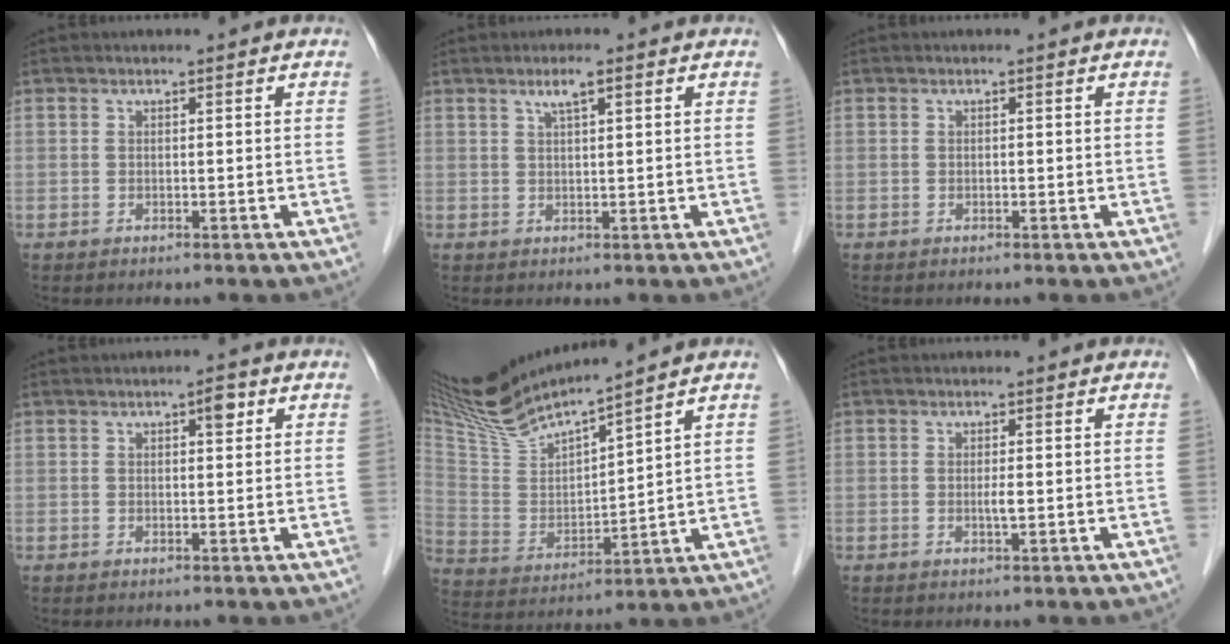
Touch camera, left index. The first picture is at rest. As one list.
[{"total": 2.4, "force": [1.3, 0.2, 2.1], "torque": [-0.042, 0.007, 0.023]}, {"total": 0.0}, {"total": 1.8, "force": [0.8, 0.7, 1.5], "torque": [-0.023, 0.006, 0.008]}, {"total": 14.7, "force": [13.3, -0.1, 6.1], "torque": [-0.130, -0.004, 0.266]}, {"total": 1.1, "force": [-0.1, 0.1, 1.1], "torque": [-0.023, -0.002, -0.001]}]